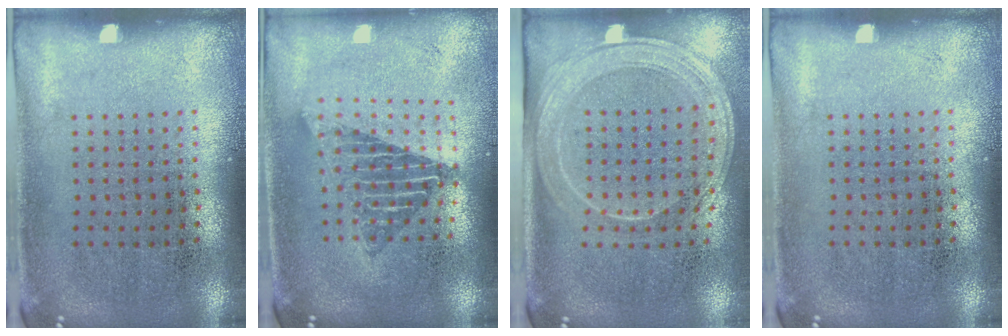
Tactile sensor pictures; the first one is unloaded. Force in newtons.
{"total": 1.6, "press": 1.4, "slide": 0.9}
{"total": 2.1, "press": 1.8, "slide": 1.0}
{"total": 0.0}